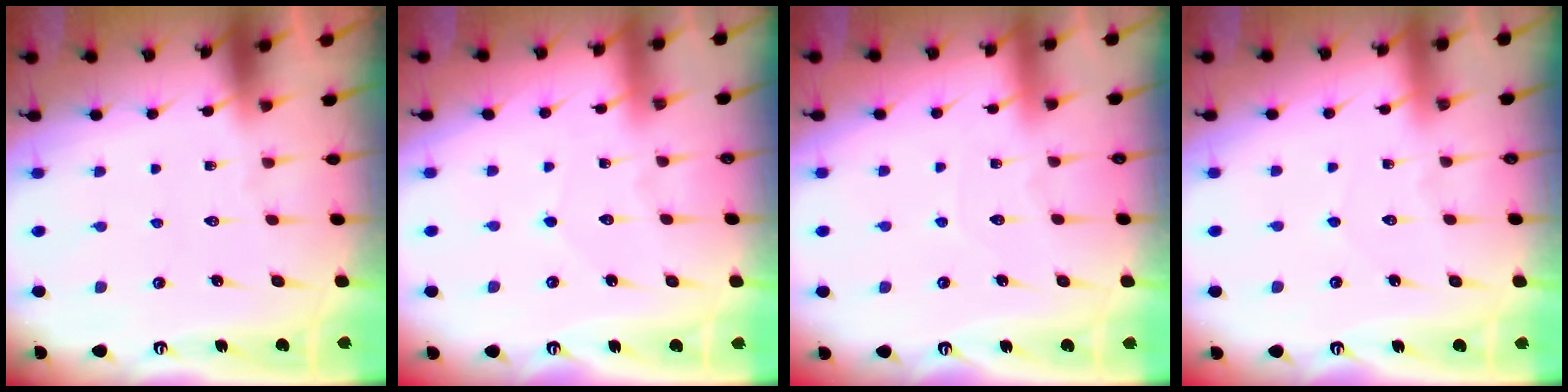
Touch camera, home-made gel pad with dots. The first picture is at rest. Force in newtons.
{"total": 2.1, "press": 2.1, "slide": 0.1}
{"total": 3.9, "press": 3.8, "slide": 0.4}
{"total": 2.9, "press": 2.9, "slide": 0.4}